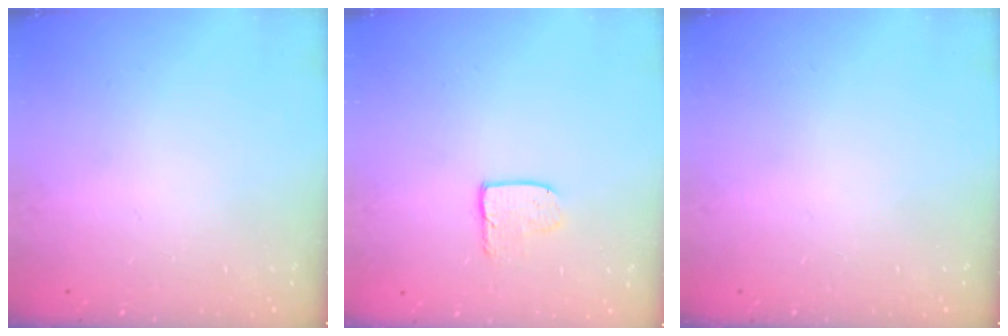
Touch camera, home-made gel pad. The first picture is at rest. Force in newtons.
{"total": 4.1, "press": 4.1, "slide": 0.3}
{"total": 0.0}